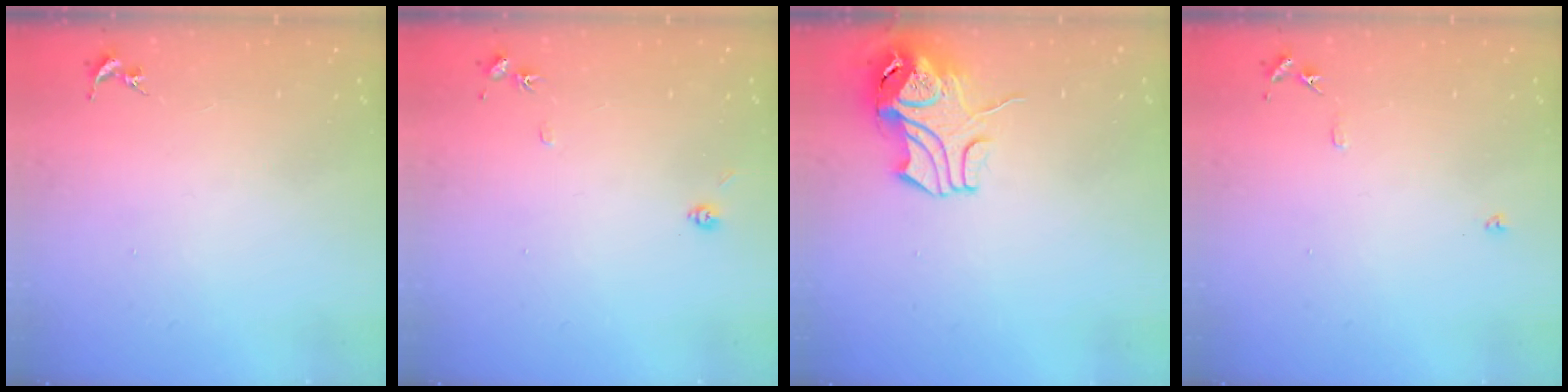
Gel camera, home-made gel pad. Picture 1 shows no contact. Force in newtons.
{"total": 6.6, "press": 6.5, "slide": 0.7}
{"total": 10.3, "press": 10.2, "slide": 1.5}
{"total": 6.3, "press": 6.3, "slide": 0.6}